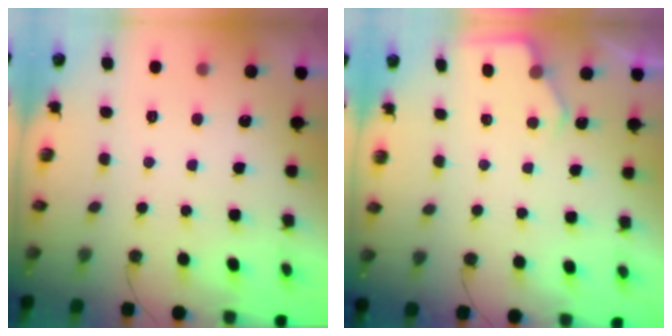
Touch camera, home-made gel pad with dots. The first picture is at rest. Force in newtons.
{"total": 3.6, "press": 3.6, "slide": 0.5}